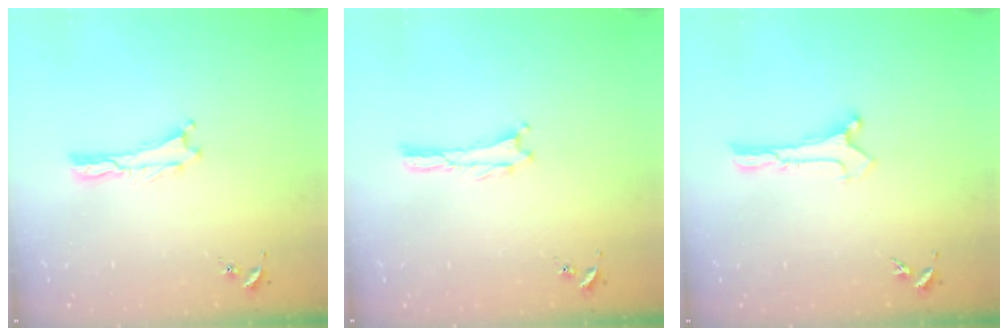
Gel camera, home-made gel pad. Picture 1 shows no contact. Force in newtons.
{"total": 0.0}
{"total": 0.0}